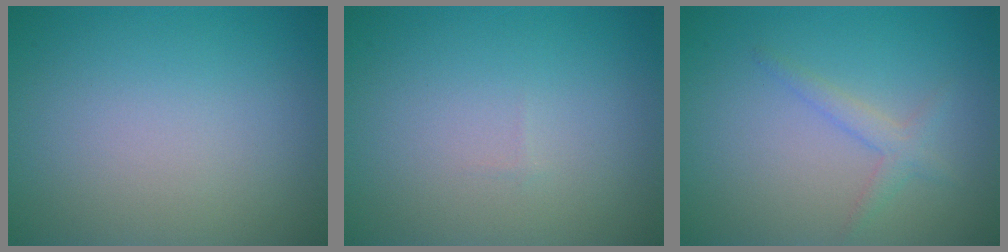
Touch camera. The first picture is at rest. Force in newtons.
{"total": 0.0}
{"total": 1.6, "press": 1.6, "slide": 0.1}